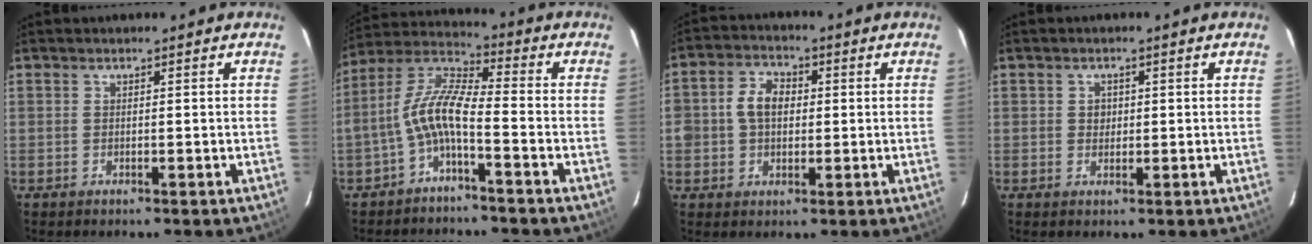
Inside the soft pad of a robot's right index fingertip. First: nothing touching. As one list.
[{"total": 8.4, "force": [-3.2, 1.8, 7.5], "torque": [-0.175, 0.016, -0.064]}, {"total": 6.3, "force": [0.5, 4.9, 4.0], "torque": [-0.078, 0.020, 0.010]}, {"total": 1.7, "force": [0.2, 1.7, 0.5], "torque": [-0.005, 0.005, 0.002]}]